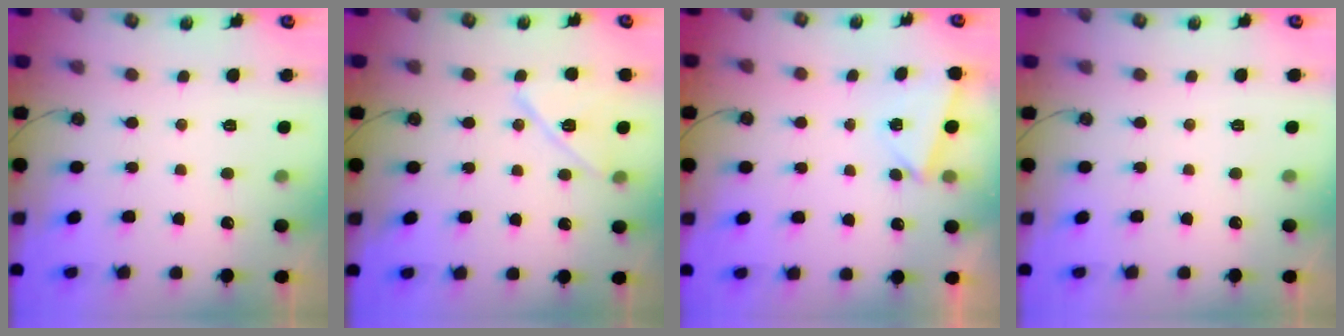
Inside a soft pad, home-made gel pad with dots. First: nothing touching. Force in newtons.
{"total": 12.3, "press": 12.3, "slide": 0.6}
{"total": 1.7, "press": 0.9, "slide": 1.5}
{"total": 0.0}